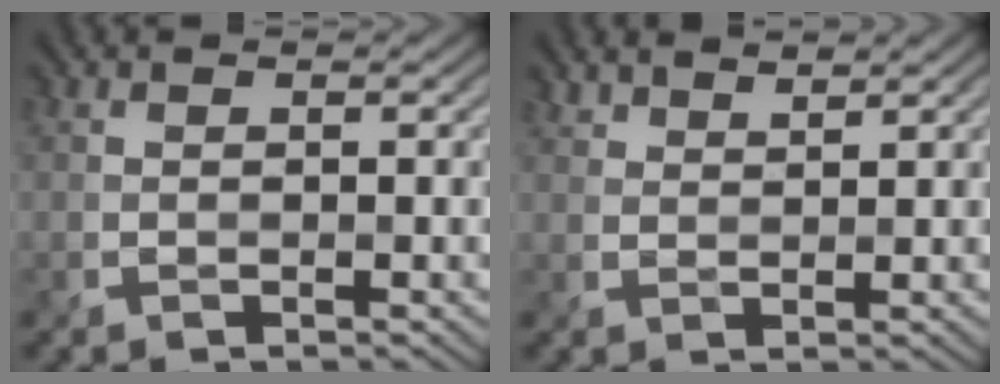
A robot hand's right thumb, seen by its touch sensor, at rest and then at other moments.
{"total": 2.6, "force": [2.4, 0.6, 0.9], "torque": [-0.019, -0.001, 0.049]}